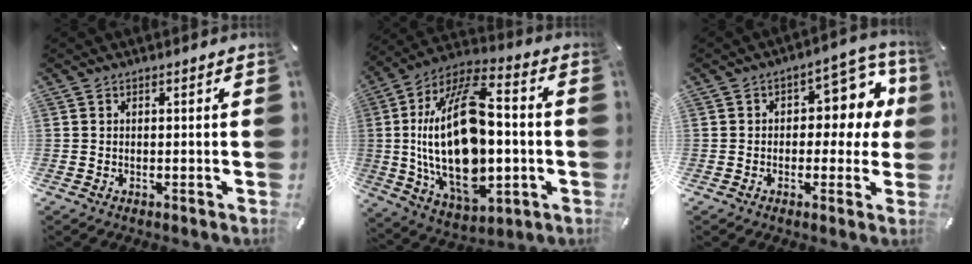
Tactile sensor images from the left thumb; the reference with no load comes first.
{"total": 28.0, "force": [-1.8, 15.7, 23.1], "torque": [-0.466, 0.008, -0.024]}
{"total": 10.4, "force": [2.0, 6.6, 7.8], "torque": [-0.086, -0.014, 0.028]}